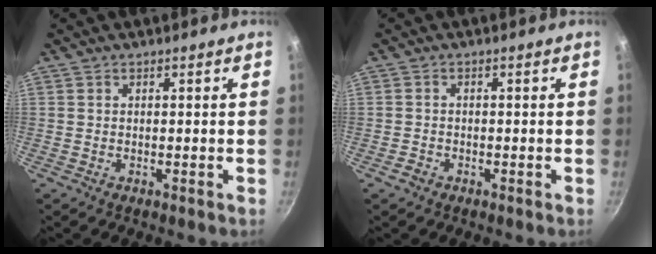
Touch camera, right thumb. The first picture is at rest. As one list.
[{"total": 1.5, "force": [-1.1, 1.0, 0.4], "torque": [-0.011, 0.011, -0.021]}]